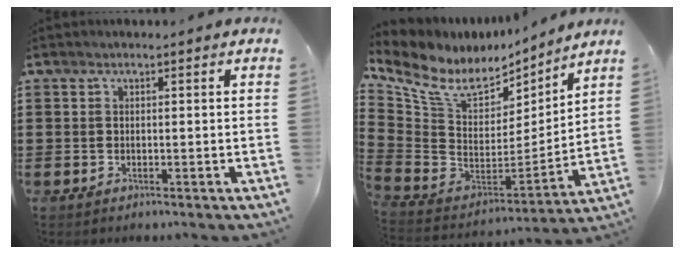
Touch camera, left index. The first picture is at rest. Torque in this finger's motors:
{"motor_torque": [2.14, 0.00, 0.18, 0.02]}